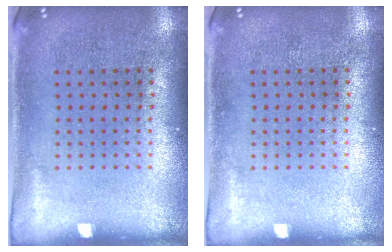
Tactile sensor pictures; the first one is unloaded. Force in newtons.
{"total": 0.0}